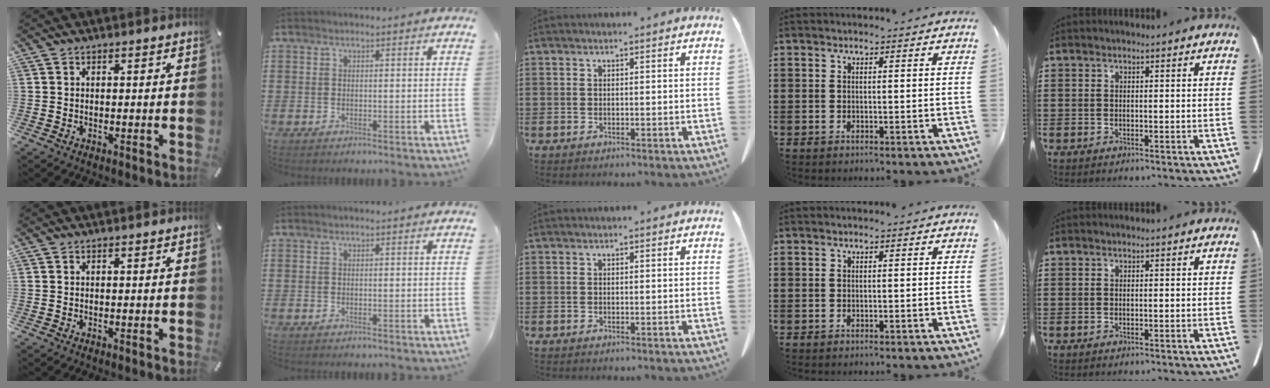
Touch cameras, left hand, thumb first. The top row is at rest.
{}